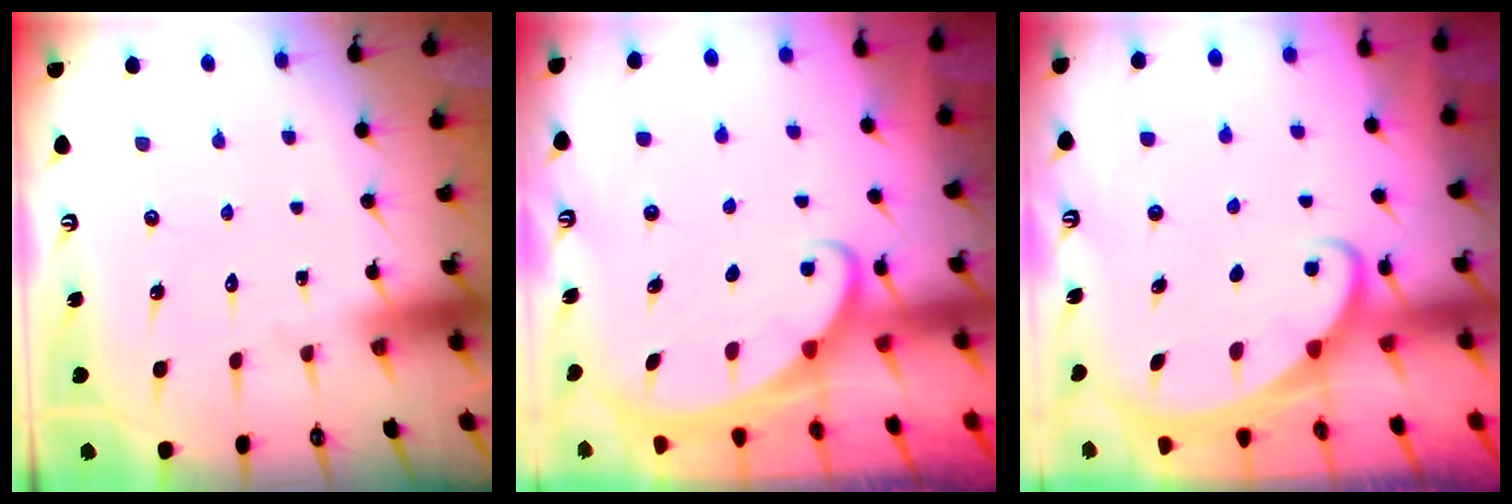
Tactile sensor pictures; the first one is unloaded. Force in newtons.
{"total": 2.4, "press": 2.4, "slide": 0.3}
{"total": 2.2, "press": 2.2, "slide": 0.3}